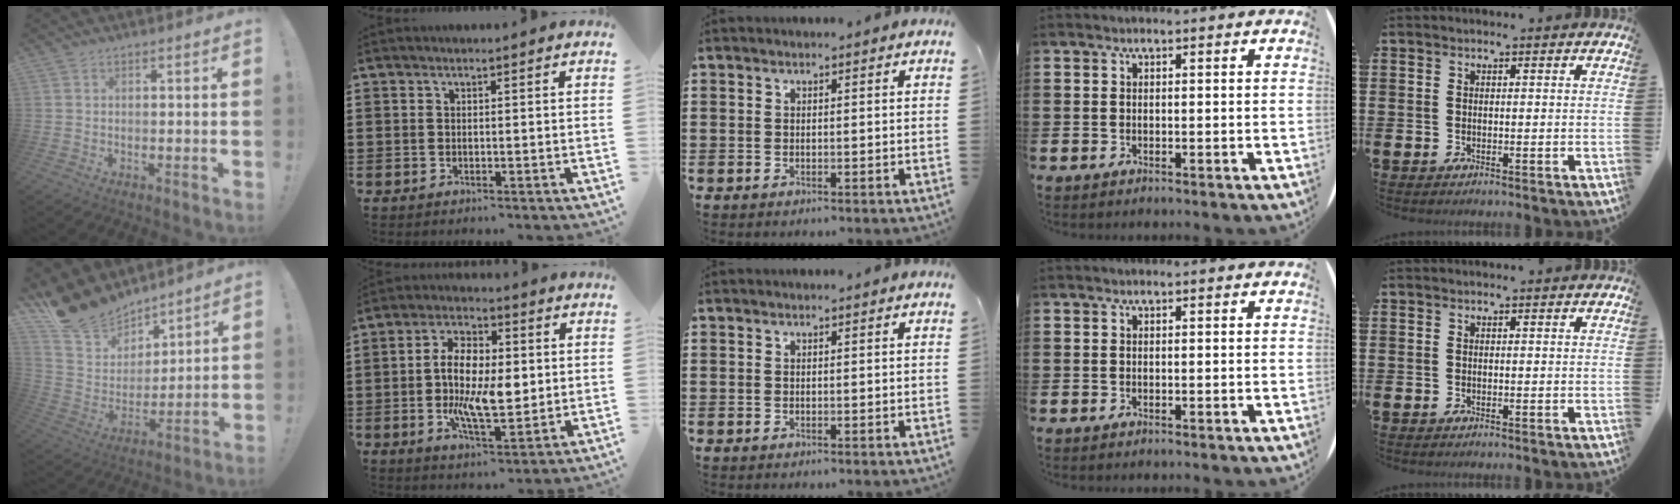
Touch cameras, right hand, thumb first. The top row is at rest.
{"thumb": {"total": 16.9, "force": [14.5, 8.0, 3.5], "torque": [-0.087, -0.108, 0.281]}, "index": {"total": 10.2, "force": [-0.4, 4.9, 8.9], "torque": [-0.171, 0.001, -0.014]}}